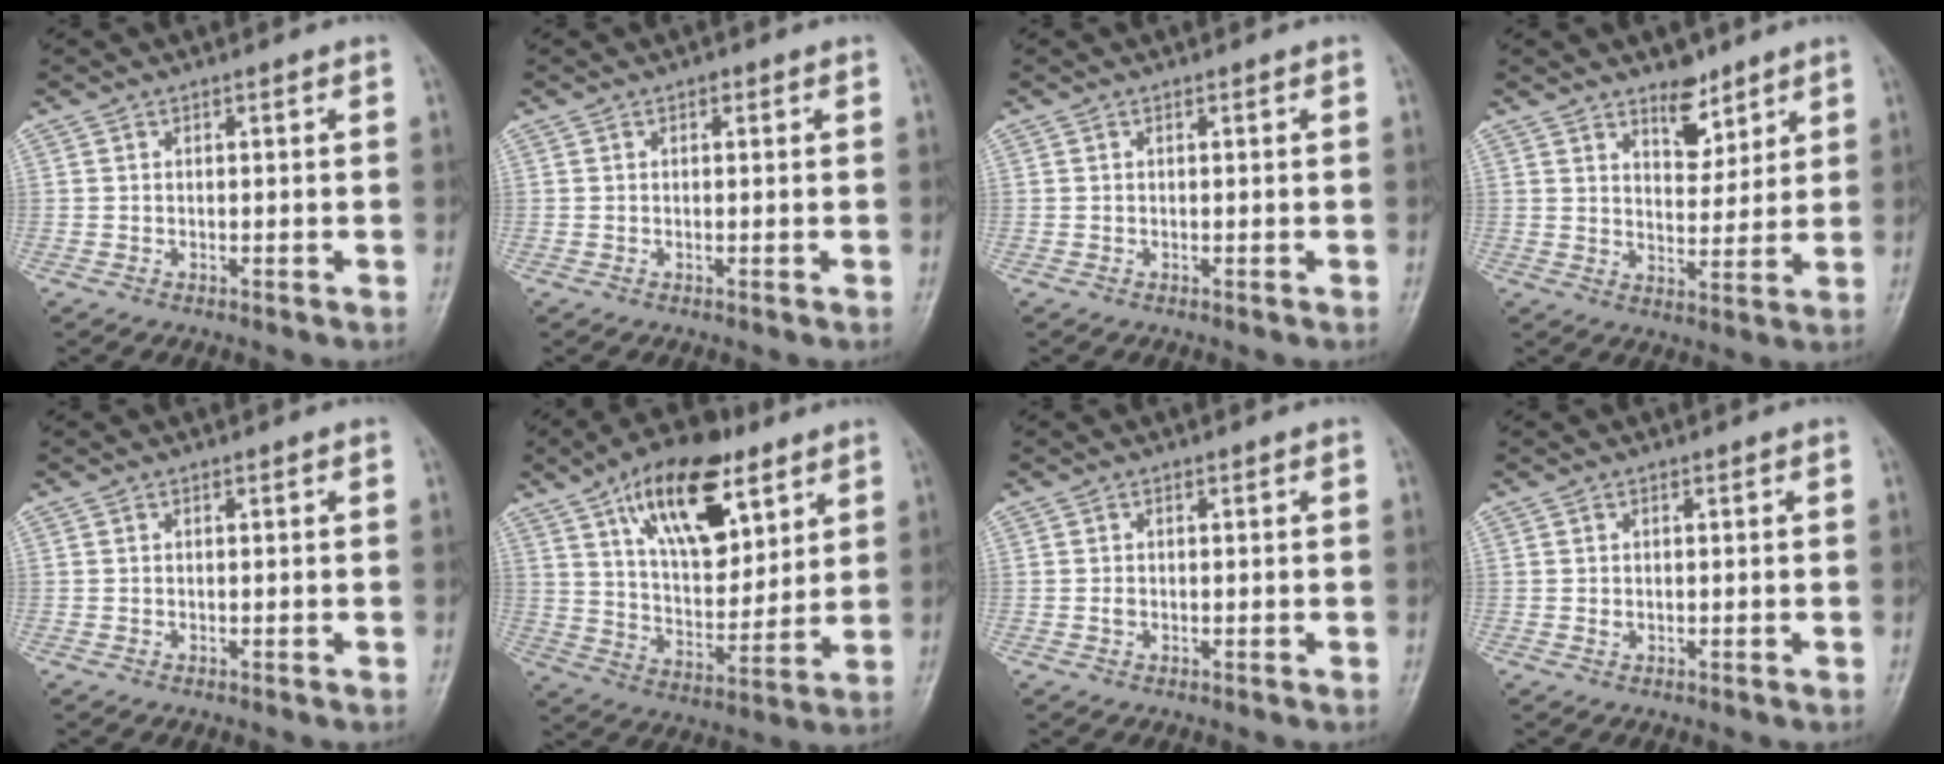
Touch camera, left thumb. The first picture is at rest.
{"total": 0.7, "force": [0.3, 0.5, 0.4], "torque": [0.001, 0.001, 0.002]}
{"total": 0.0}
{"total": 6.9, "force": [4.9, 3.5, 3.5], "torque": [-0.025, -0.036, 0.080]}
{"total": 0.0}
{"total": 19.7, "force": [10.1, 9.7, 13.8], "torque": [-0.179, -0.039, 0.174]}
{"total": 0.8, "force": [-0.1, 0.6, 0.5], "torque": [-0.006, 0.001, -0.003]}
{"total": 0.7, "force": [0.1, 0.6, 0.4], "torque": [-0.005, 0.000, 0.002]}